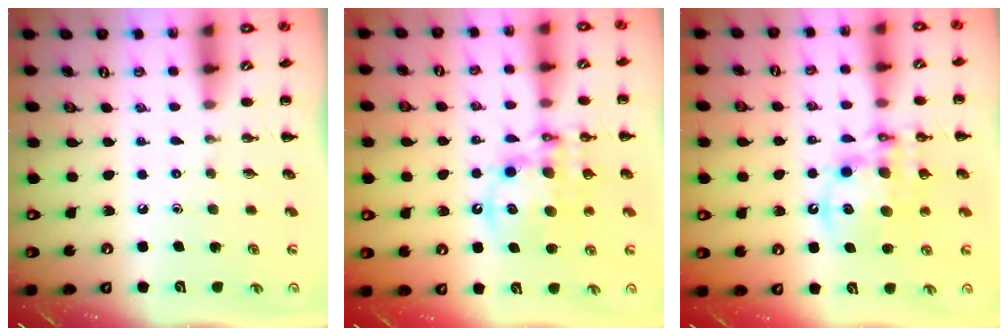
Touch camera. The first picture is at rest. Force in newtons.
{"total": 13.2, "press": 12.8, "slide": 3.3}
{"total": 13.2, "press": 12.8, "slide": 3.3}